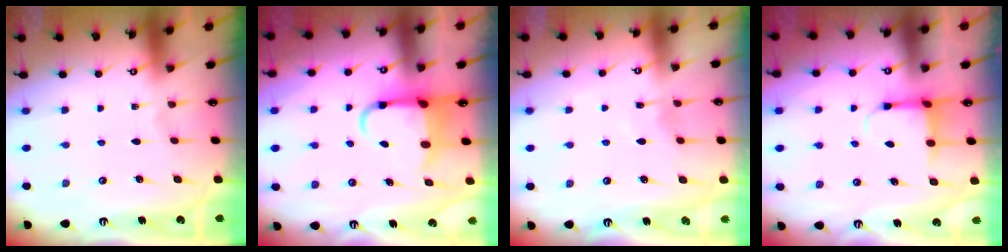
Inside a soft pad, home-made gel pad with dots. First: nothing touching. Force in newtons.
{"total": 5.7, "press": 5.6, "slide": 1.1}
{"total": 4.9, "press": 4.8, "slide": 0.5}
{"total": 4.0, "press": 3.8, "slide": 1.2}